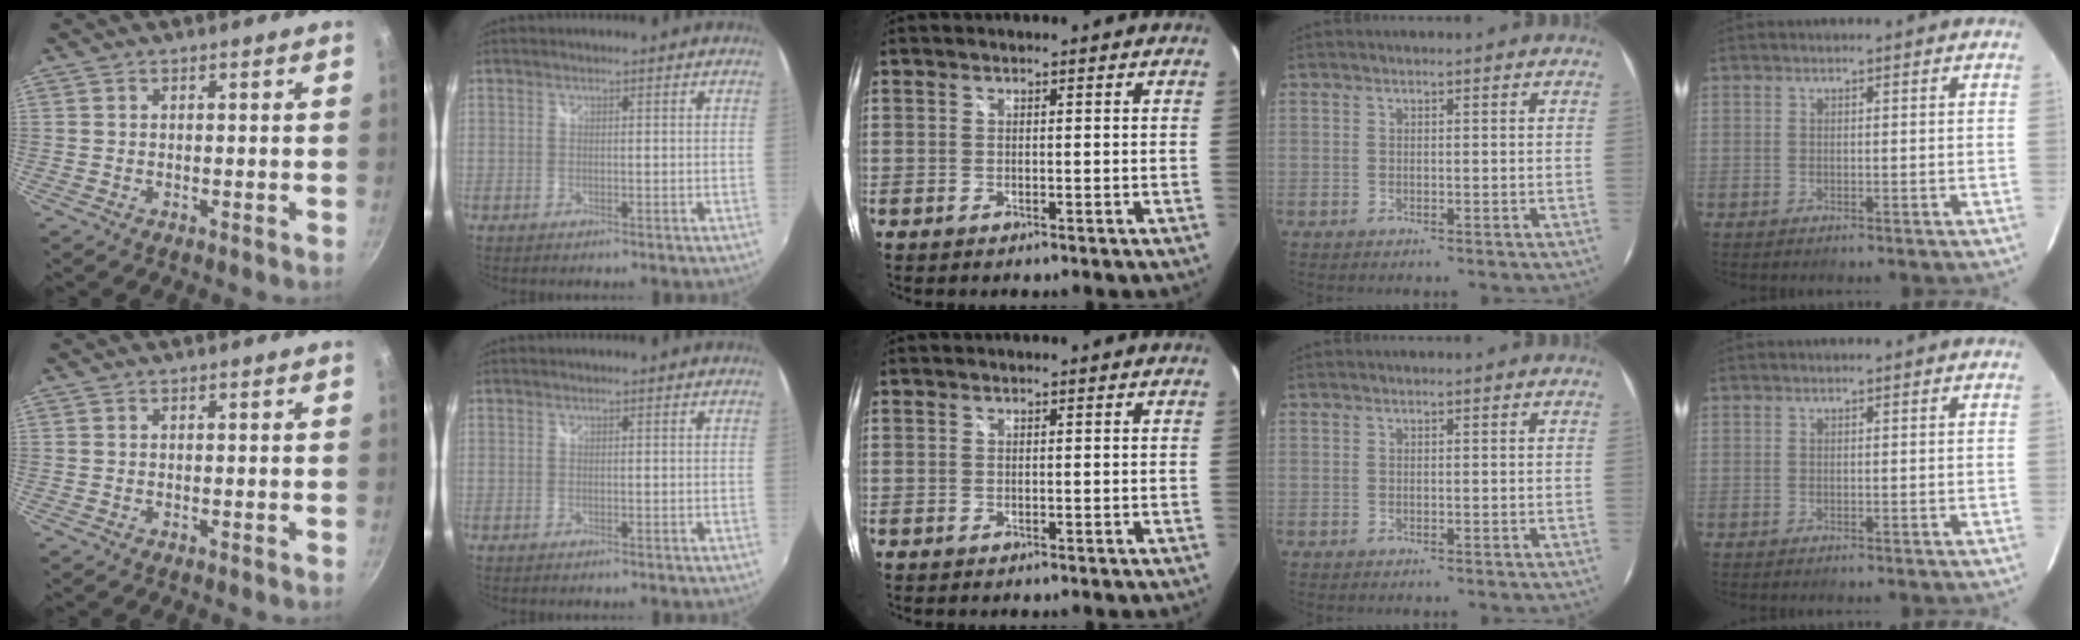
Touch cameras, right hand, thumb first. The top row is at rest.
{}